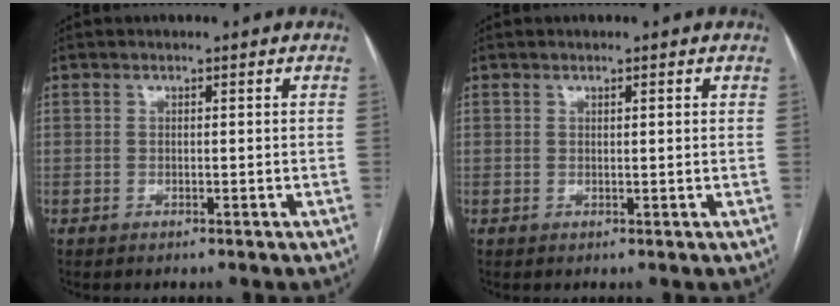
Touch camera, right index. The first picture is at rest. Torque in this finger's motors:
{"motor_torque": [-0.21, -0.11, 0.03, -0.01]}